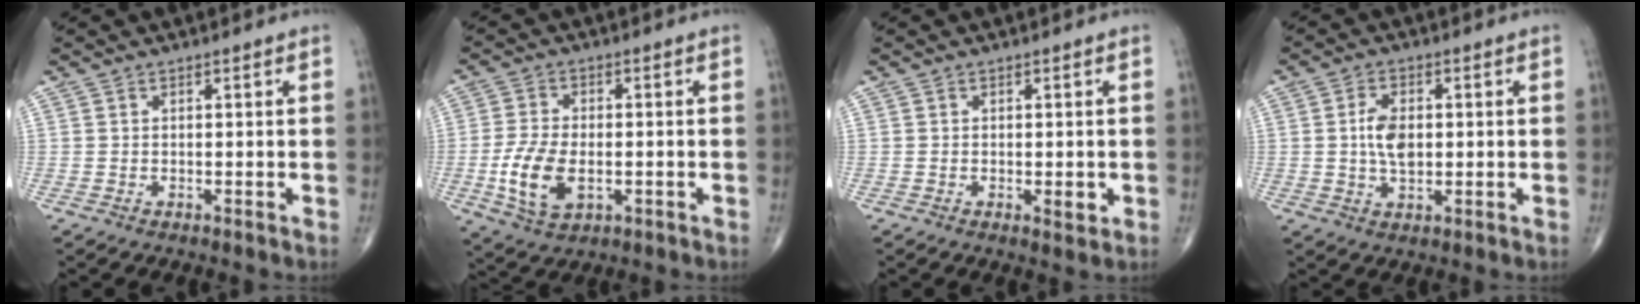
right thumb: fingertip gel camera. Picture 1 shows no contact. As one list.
[{"total": 9.6, "force": [-2.2, 5.4, 7.6], "torque": [-0.152, -0.002, -0.035]}, {"total": 2.1, "force": [-0.4, 0.9, 1.8], "torque": [-0.022, -0.004, -0.004]}, {"total": 5.9, "force": [0.3, 3.4, 4.8], "torque": [-0.083, 0.001, 0.004]}]